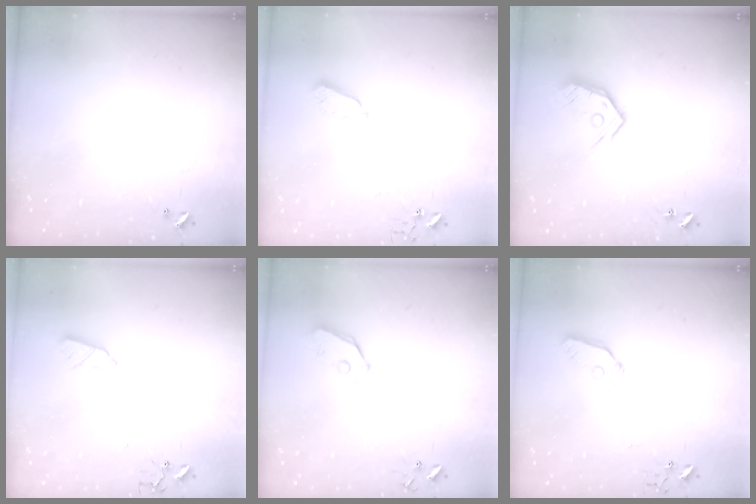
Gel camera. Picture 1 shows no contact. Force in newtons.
{"total": 5.0, "press": 5.0, "slide": 0.4}
{"total": 12.2, "press": 12.1, "slide": 1.5}
{"total": 5.4, "press": 5.4, "slide": 0.4}
{"total": 6.3, "press": 6.3, "slide": 0.7}
{"total": 6.5, "press": 6.5, "slide": 0.2}